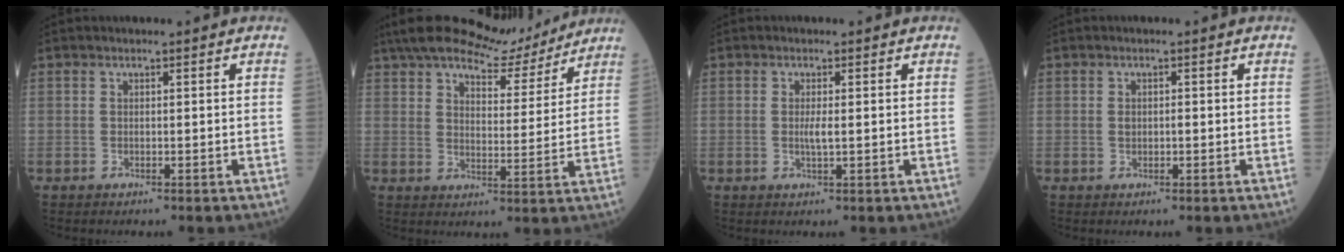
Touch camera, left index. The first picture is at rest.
{"total": 13.3, "force": [11.8, 3.1, 5.4], "torque": [-0.084, 0.007, 0.171]}
{"total": 1.8, "force": [0.1, 0.2, 1.7], "torque": [-0.039, -0.002, 0.002]}
{"total": 1.2, "force": [0.1, 0.7, 0.9], "torque": [-0.019, 0.003, 0.002]}